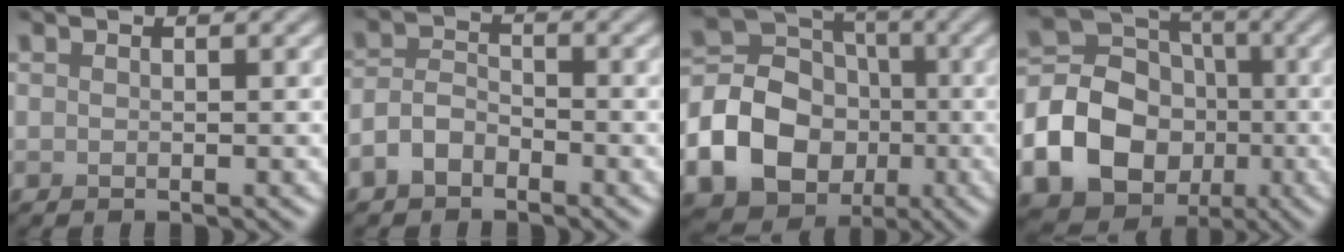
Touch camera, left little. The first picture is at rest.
{"total": 2.6, "force": [-1.6, 1.4, 1.4], "torque": [-0.027, 0.006, -0.039]}
{"total": 12.6, "force": [-3.6, 10.7, 5.6], "torque": [-0.109, -0.018, -0.086]}
{"total": 15.1, "force": [-4.4, 13.2, 6.0], "torque": [-0.134, -0.025, -0.086]}